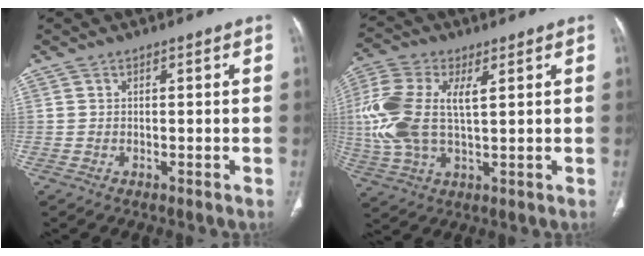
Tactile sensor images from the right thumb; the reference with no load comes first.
{"total": 14.1, "force": [2.7, 7.2, 11.8], "torque": [-0.285, 0.011, 0.055]}